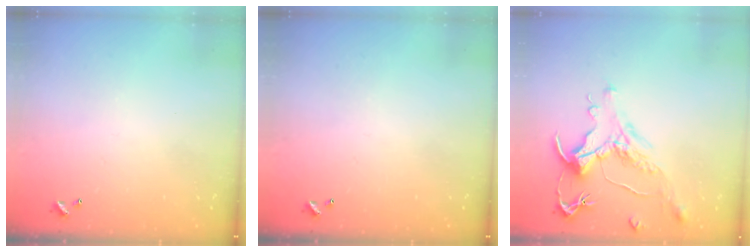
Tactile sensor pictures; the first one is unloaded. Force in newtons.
{"total": 0.0}
{"total": 1.7, "press": 1.1, "slide": 1.3}